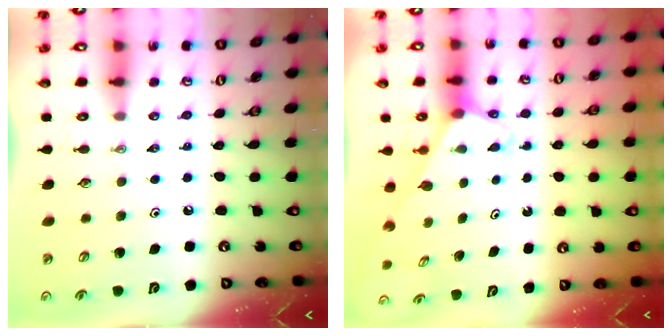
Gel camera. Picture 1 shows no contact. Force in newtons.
{"total": 2.7, "press": 2.7, "slide": 0.2}